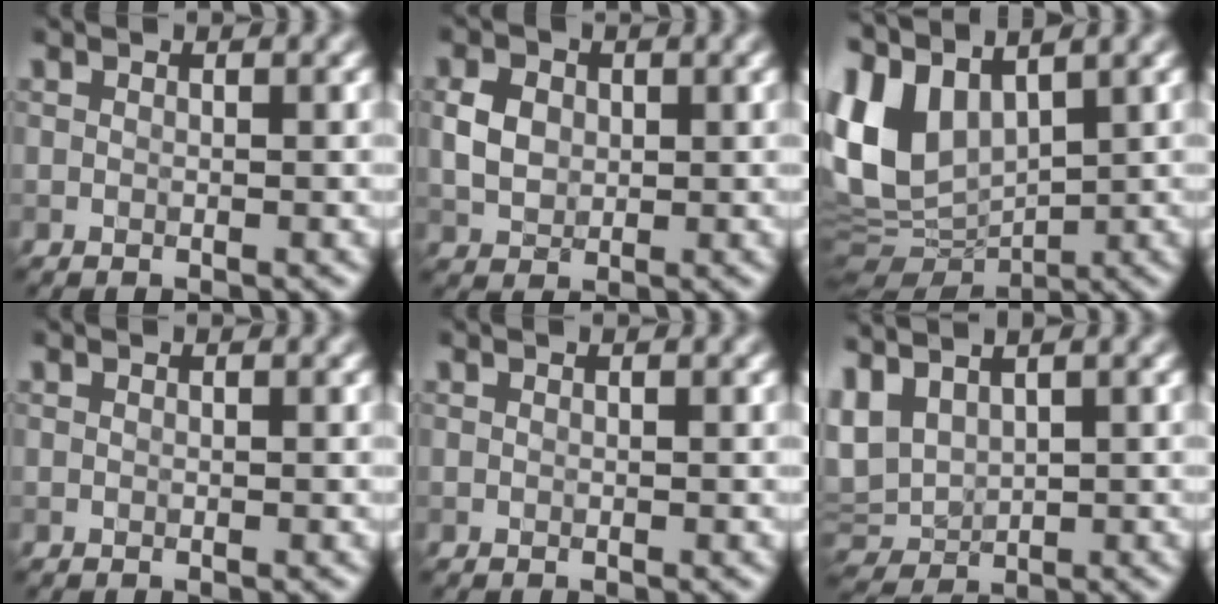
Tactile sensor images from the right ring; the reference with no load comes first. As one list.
[{"total": 3.0, "force": [0.3, 2.4, 1.8], "torque": [-0.037, 0.001, 0.005]}, {"total": 9.4, "force": [2.9, 5.5, 7.1], "torque": [-0.177, -0.004, 0.058]}, {"total": 0.0}, {"total": 0.0}, {"total": 3.6, "force": [1.6, 2.4, 2.1], "torque": [-0.050, 0.005, 0.035]}]